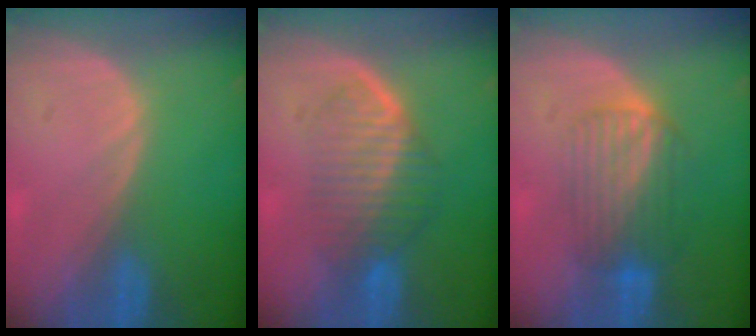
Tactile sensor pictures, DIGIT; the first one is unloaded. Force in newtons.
{"total": 6.3, "press": 6.2, "slide": 1.3}
{"total": 6.6, "press": 6.3, "slide": 1.8}